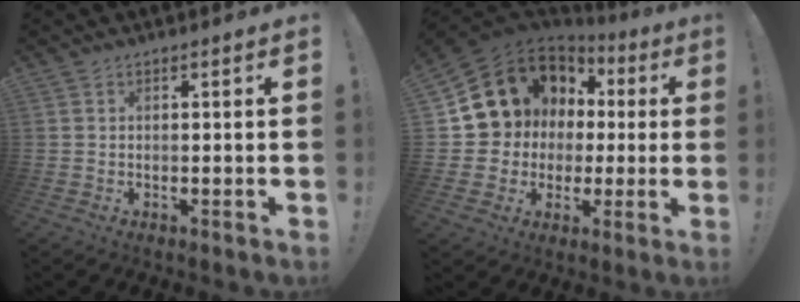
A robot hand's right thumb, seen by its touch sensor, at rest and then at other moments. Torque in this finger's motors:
{"motor_torque": [0.56, 0.62, 0.82, -0.73, 0.44]}